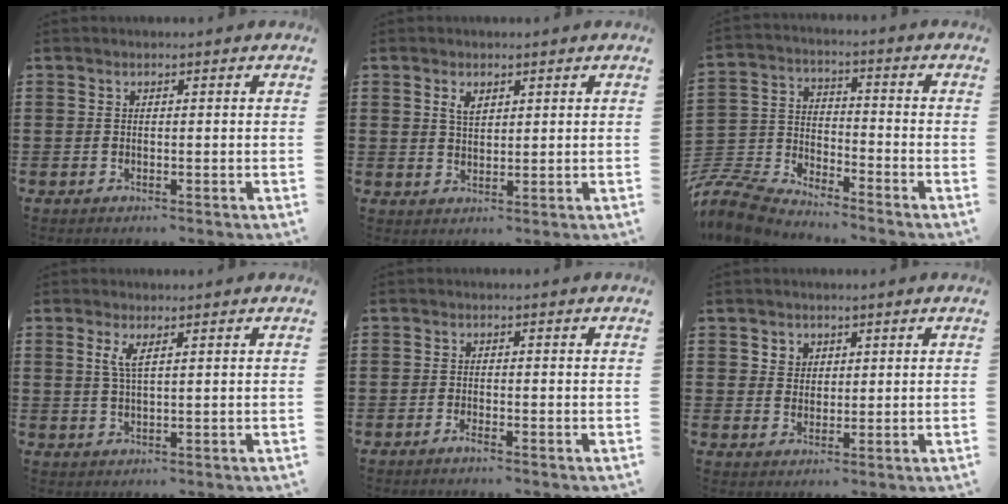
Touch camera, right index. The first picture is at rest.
{"total": 2.2, "force": [1.3, 1.2, 1.3], "torque": [-0.028, 0.004, 0.023]}
{"total": 7.8, "force": [-7.6, 1.3, 1.5], "torque": [-0.066, -0.006, -0.161]}
{"total": 2.7, "force": [1.2, 0.7, 2.3], "torque": [-0.049, 0.004, 0.020]}
{"total": 1.1, "force": [-0.9, -0.1, 0.7], "torque": [-0.014, -0.009, -0.014]}
{"total": 2.5, "force": [1.3, 2.1, 0.1], "torque": [-0.012, 0.010, 0.024]}